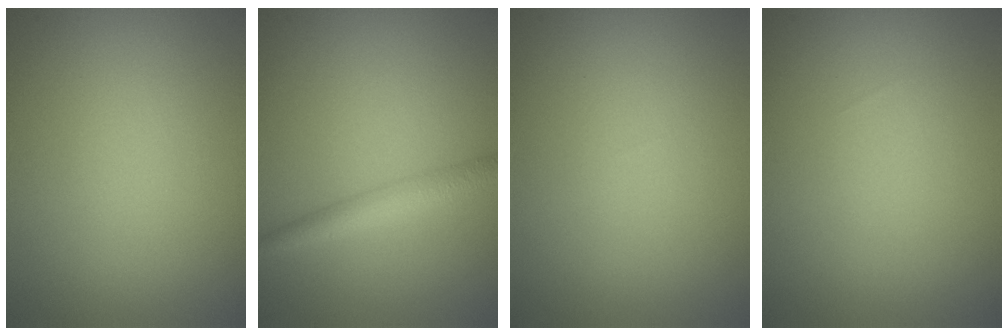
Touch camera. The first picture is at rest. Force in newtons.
{"total": 2.7, "press": 2.7, "slide": 0.1}
{"total": 0.0}
{"total": 0.0}